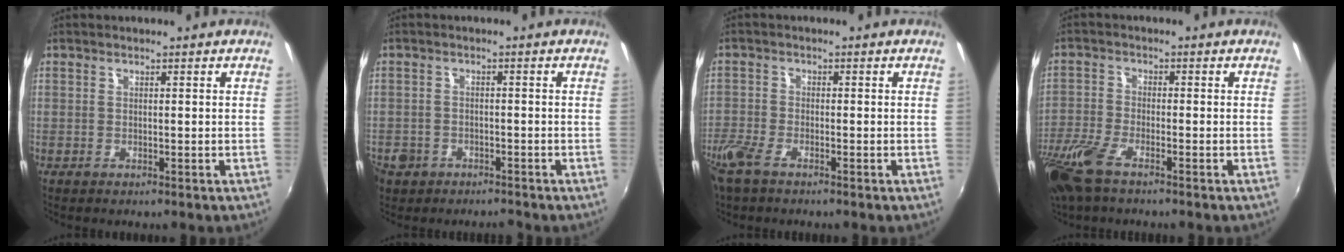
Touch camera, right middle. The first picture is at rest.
{"total": 4.7, "force": [-3.0, 3.4, 1.1], "torque": [-0.044, -0.003, -0.051]}
{"total": 5.4, "force": [-4.0, 1.9, 3.2], "torque": [-0.087, -0.012, -0.084]}
{"total": 10.3, "force": [-6.9, 3.3, 6.8], "torque": [-0.170, -0.033, -0.142]}